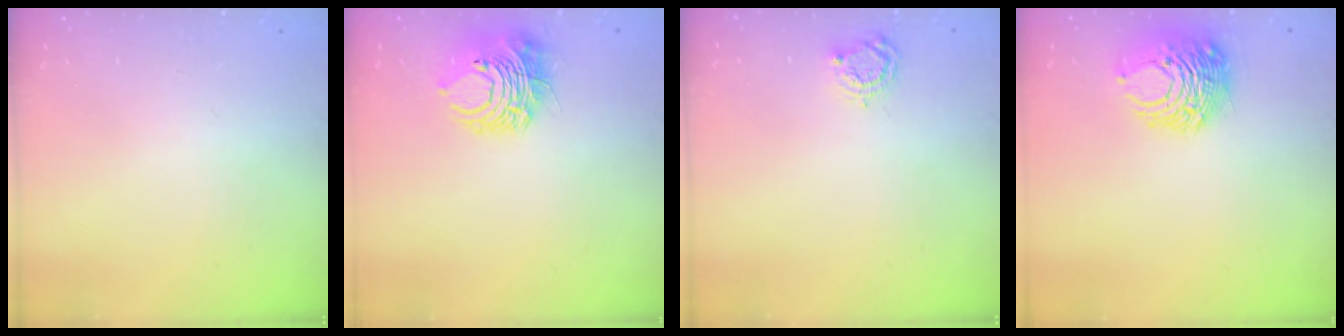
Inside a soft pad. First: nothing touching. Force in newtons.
{"total": 9.5, "press": 9.4, "slide": 1.5}
{"total": 4.8, "press": 4.7, "slide": 0.5}
{"total": 10.2, "press": 10.2, "slide": 0.7}